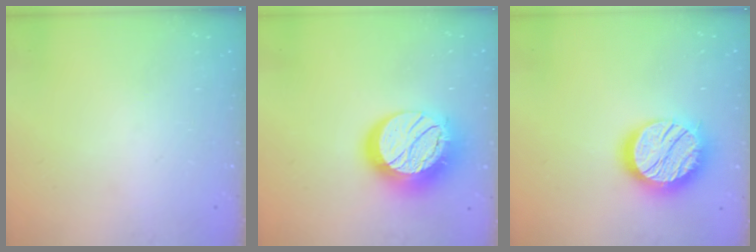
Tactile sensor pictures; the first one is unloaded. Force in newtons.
{"total": 21.0, "press": 20.9, "slide": 1.0}
{"total": 19.9, "press": 19.9, "slide": 1.3}